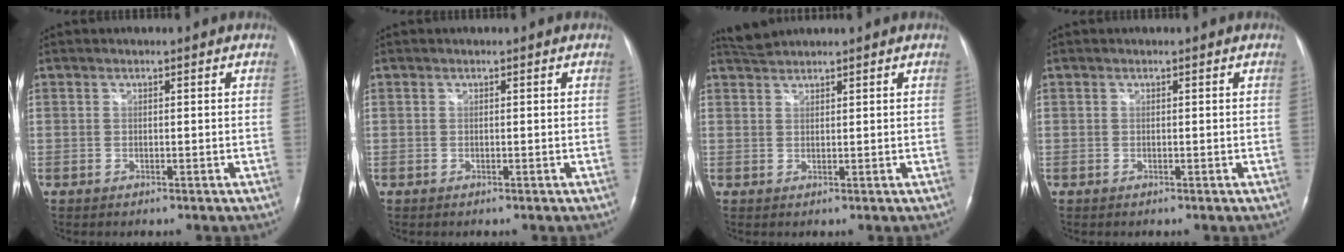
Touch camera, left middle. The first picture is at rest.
{"total": 0.0}
{"total": 2.2, "force": [2.2, -0.3, -0.1], "torque": [-0.009, 0.010, 0.051]}
{"total": 0.0}